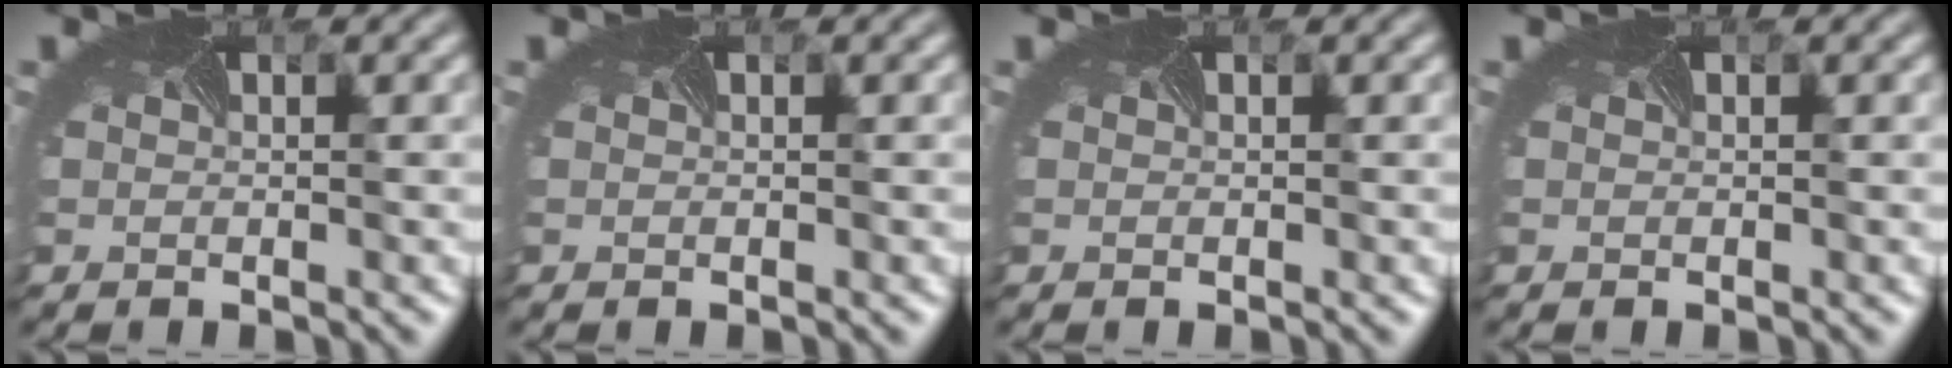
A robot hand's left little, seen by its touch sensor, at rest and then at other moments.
{"total": 0.0}
{"total": 0.0}
{"total": 0.0}